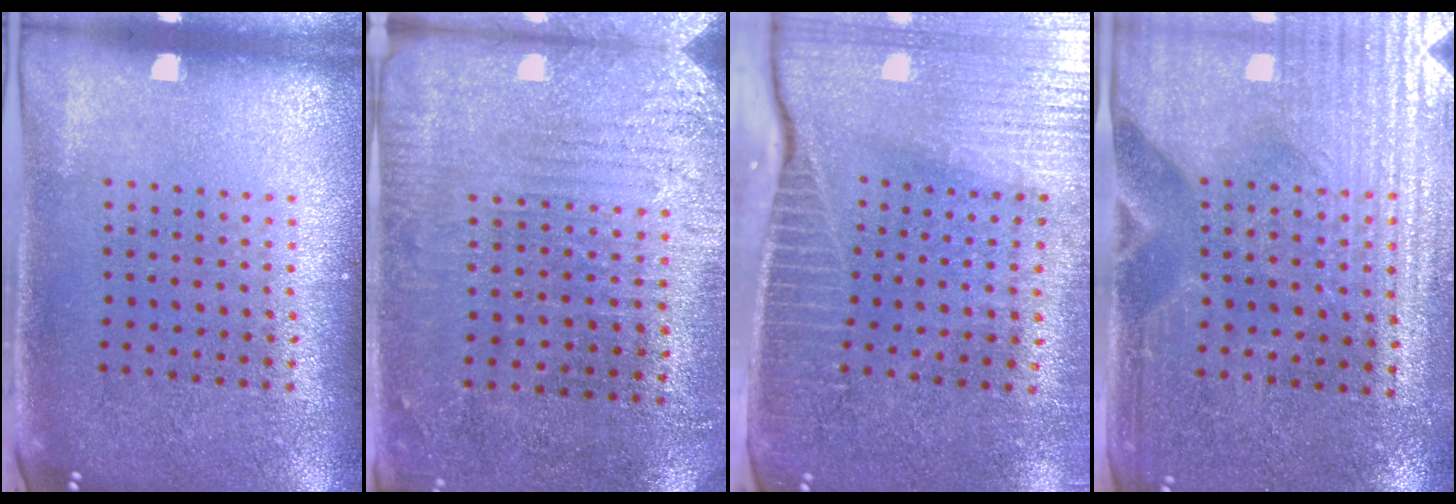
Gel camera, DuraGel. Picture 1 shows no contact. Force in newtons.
{"total": 2.8, "press": 2.6, "slide": 1.2}
{"total": 3.8, "press": 3.4, "slide": 1.7}
{"total": 3.6, "press": 3.2, "slide": 1.5}